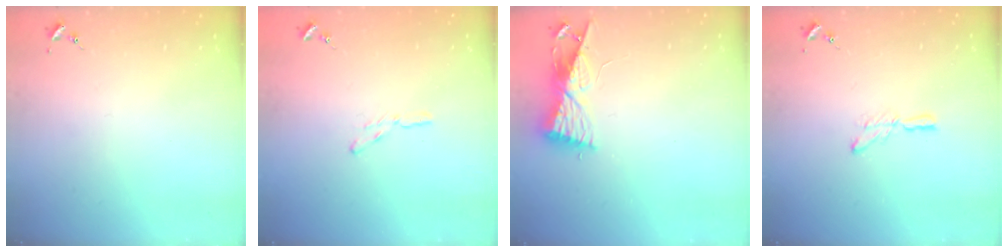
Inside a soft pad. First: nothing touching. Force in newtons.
{"total": 3.0, "press": 3.0, "slide": 0.3}
{"total": 8.5, "press": 8.5, "slide": 0.8}
{"total": 5.2, "press": 5.1, "slide": 0.5}